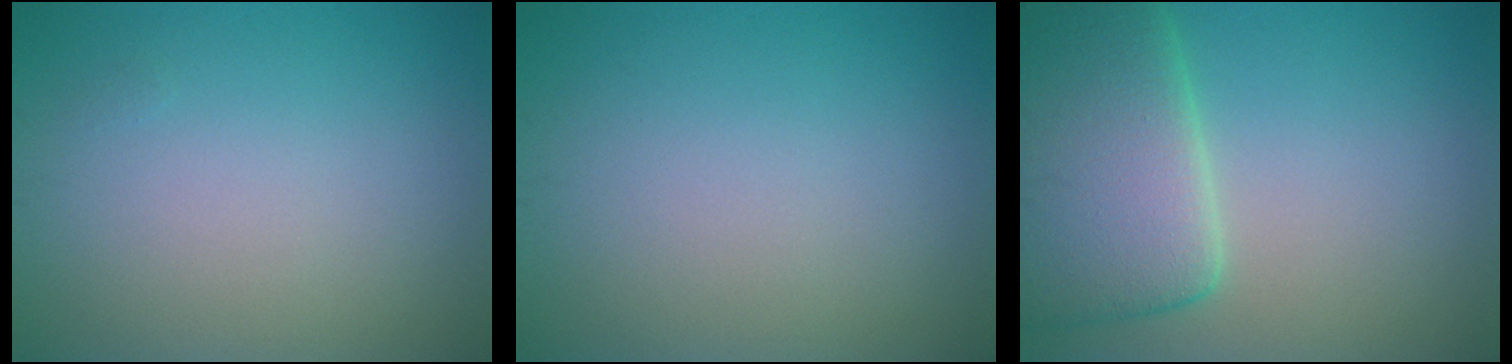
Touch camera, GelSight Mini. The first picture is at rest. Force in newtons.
{"total": 0.0}
{"total": 9.2, "press": 9.2, "slide": 0.8}